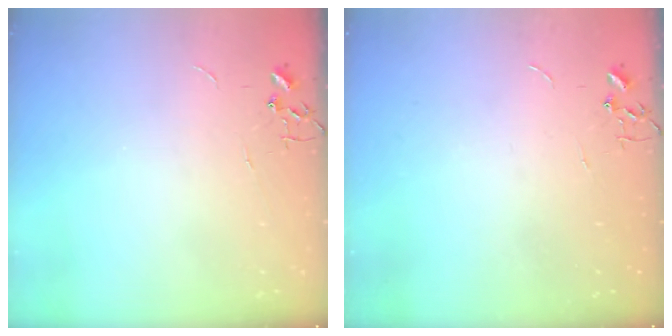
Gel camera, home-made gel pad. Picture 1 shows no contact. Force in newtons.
{"total": 0.0}